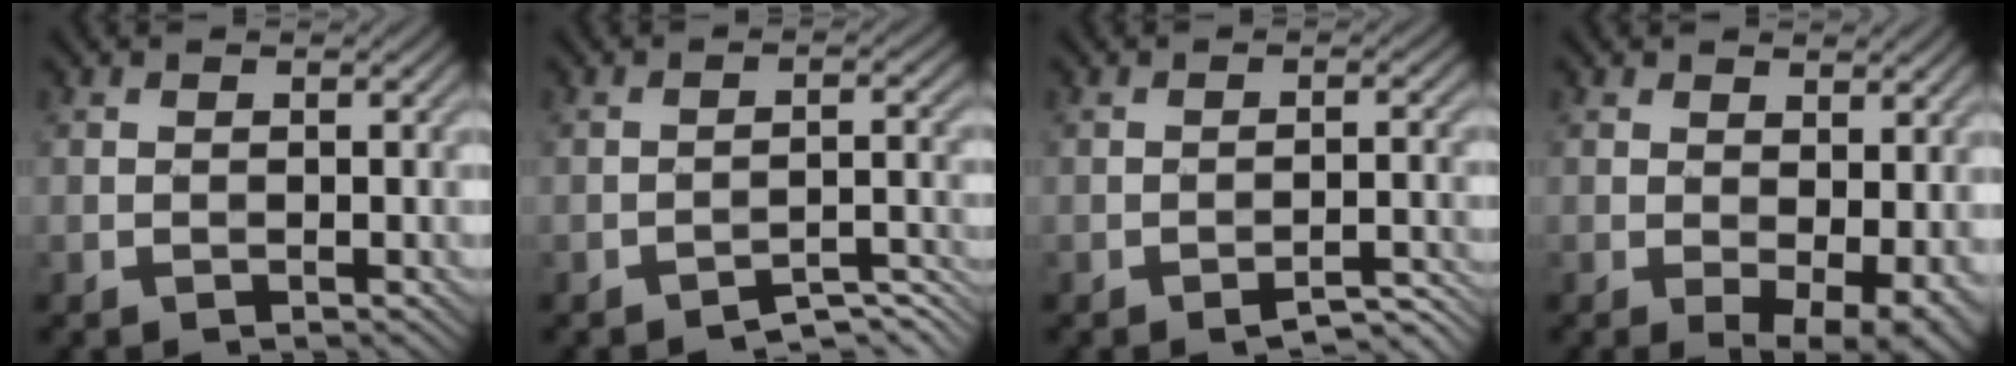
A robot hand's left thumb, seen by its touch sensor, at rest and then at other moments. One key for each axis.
{"total": 3.7, "fx": -3.1, "fy": 0.5, "fz": 1.9, "tx": -0.027, "ty": 0.010, "tz": -0.046}
{"total": 3.3, "fx": -2.7, "fy": 0.4, "fz": 1.9, "tx": -0.027, "ty": 0.010, "tz": -0.036}
{"total": 5.2, "fx": -0.3, "fy": 2.5, "fz": 4.6, "tx": -0.066, "ty": -0.012, "tz": 0.008}